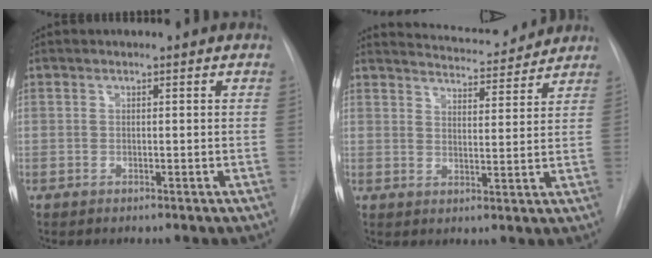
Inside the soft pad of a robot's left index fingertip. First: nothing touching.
{"total": 9.7, "force": [9.5, 1.2, 1.7], "torque": [-0.029, 0.002, 0.129]}